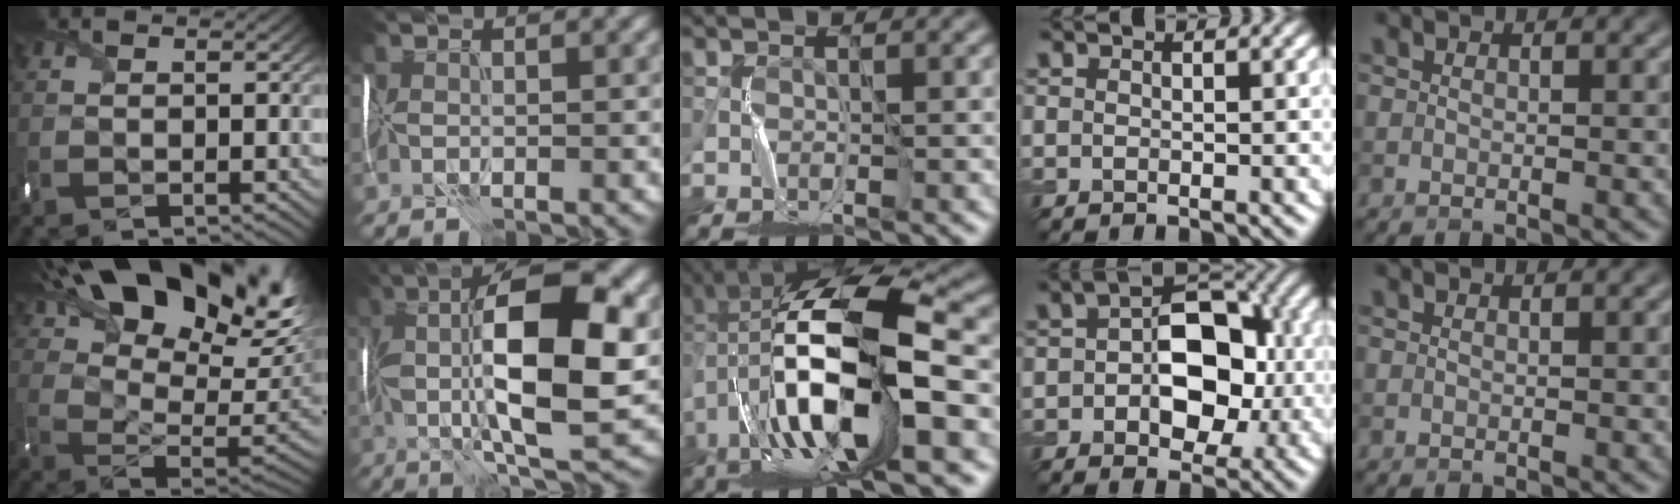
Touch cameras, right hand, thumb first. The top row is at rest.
{"thumb": {"total": 23.4, "force": [13.5, 10.9, 15.7], "torque": [-0.245, 0.045, 0.214]}, "index": {"total": 12.5, "force": [2.0, 3.6, 11.9], "torque": [-0.203, -0.001, 0.033]}, "middle": {"total": 14.8, "force": [-2.2, 5.3, 13.7], "torque": [-0.254, 0.025, -0.044]}, "ring": {"total": 8.1, "force": [0.0, 5.1, 6.2], "torque": [-0.085, 0.013, -0.006]}}